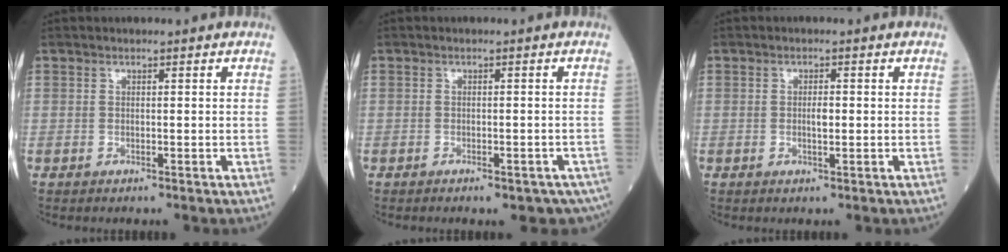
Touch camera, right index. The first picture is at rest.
{"total": 6.2, "force": [-4.6, 2.5, 3.3], "torque": [-0.023, 0.002, -0.057]}
{"total": 1.7, "force": [0.0, 0.5, 1.6], "torque": [-0.033, 0.001, 0.002]}